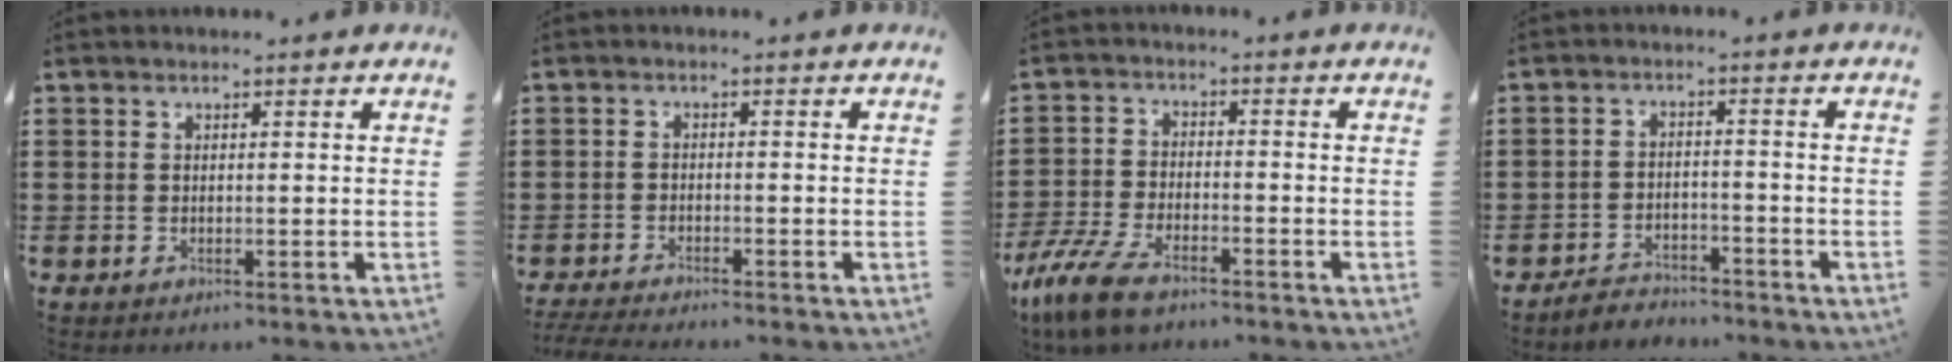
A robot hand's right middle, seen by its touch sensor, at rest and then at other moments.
{"total": 2.6, "force": [-2.5, 0.0, 0.6], "torque": [-0.025, -0.005, -0.057]}
{"total": 7.9, "force": [-5.8, 2.6, 4.6], "torque": [-0.118, -0.001, -0.116]}
{"total": 3.5, "force": [-3.5, 0.6, -0.1], "torque": [-0.006, 0.004, -0.074]}